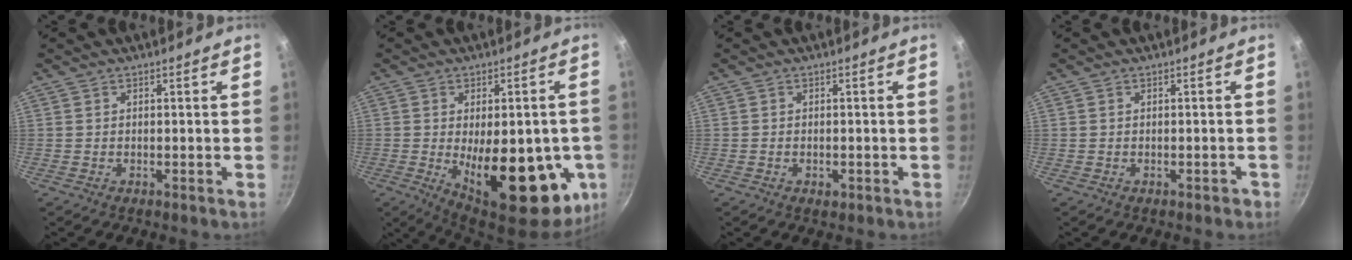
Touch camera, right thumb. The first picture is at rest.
{"total": 23.3, "force": [-4.6, 10.3, 20.4], "torque": [-0.242, -0.019, -0.044]}
{"total": 1.4, "force": [-0.6, 0.9, 0.9], "torque": [-0.013, -0.001, -0.009]}
{"total": 0.8, "force": [-0.5, 0.5, 0.4], "torque": [0.003, 0.013, 0.002]}